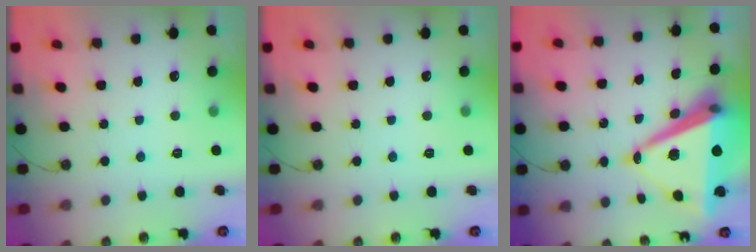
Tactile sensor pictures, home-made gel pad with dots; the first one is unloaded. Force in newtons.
{"total": 0.0}
{"total": 16.5, "press": 16.0, "slide": 3.9}